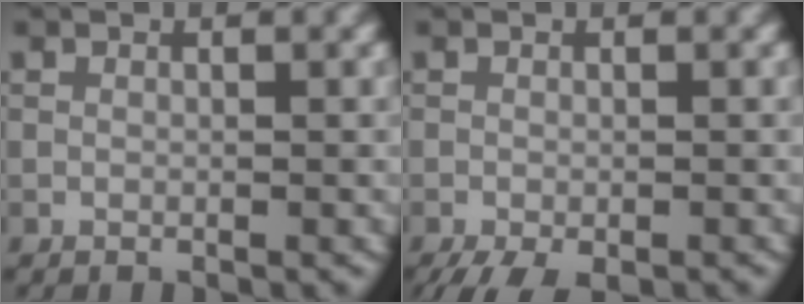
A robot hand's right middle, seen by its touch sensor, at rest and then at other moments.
{"total": 3.5, "force": [-2.5, 1.0, 2.2], "torque": [-0.035, -0.009, -0.040]}